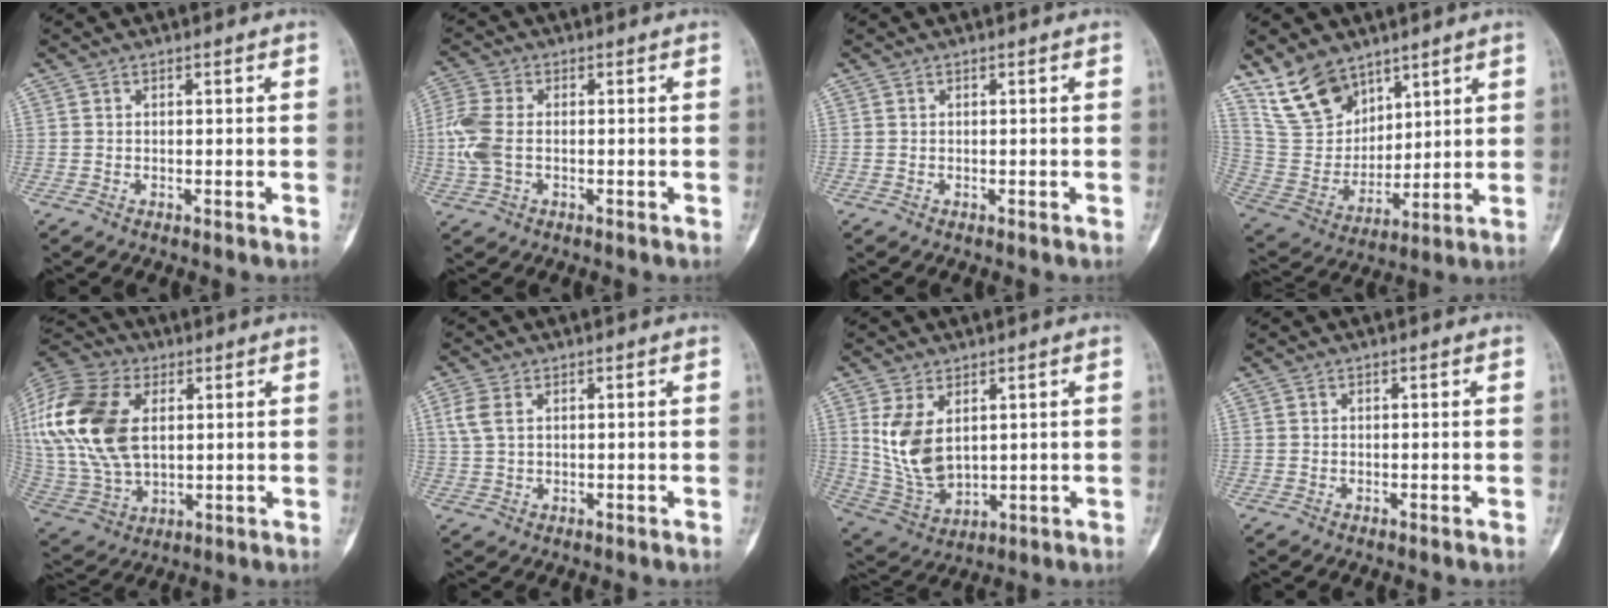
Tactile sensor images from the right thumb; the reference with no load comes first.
{"total": 7.0, "force": [-0.3, 4.3, 5.6], "torque": [-0.152, 0.008, -0.009]}
{"total": 0.0}
{"total": 13.4, "force": [9.5, 7.7, 5.4], "torque": [-0.083, -0.051, 0.203]}
{"total": 25.3, "force": [5.5, 15.8, 19.0], "torque": [-0.434, 0.003, 0.106]}
{"total": 3.8, "force": [1.4, 2.2, 2.8], "torque": [-0.070, 0.005, 0.031]}
{"total": 10.6, "force": [2.8, 6.3, 8.1], "torque": [-0.149, -0.018, 0.075]}
{"total": 0.0}